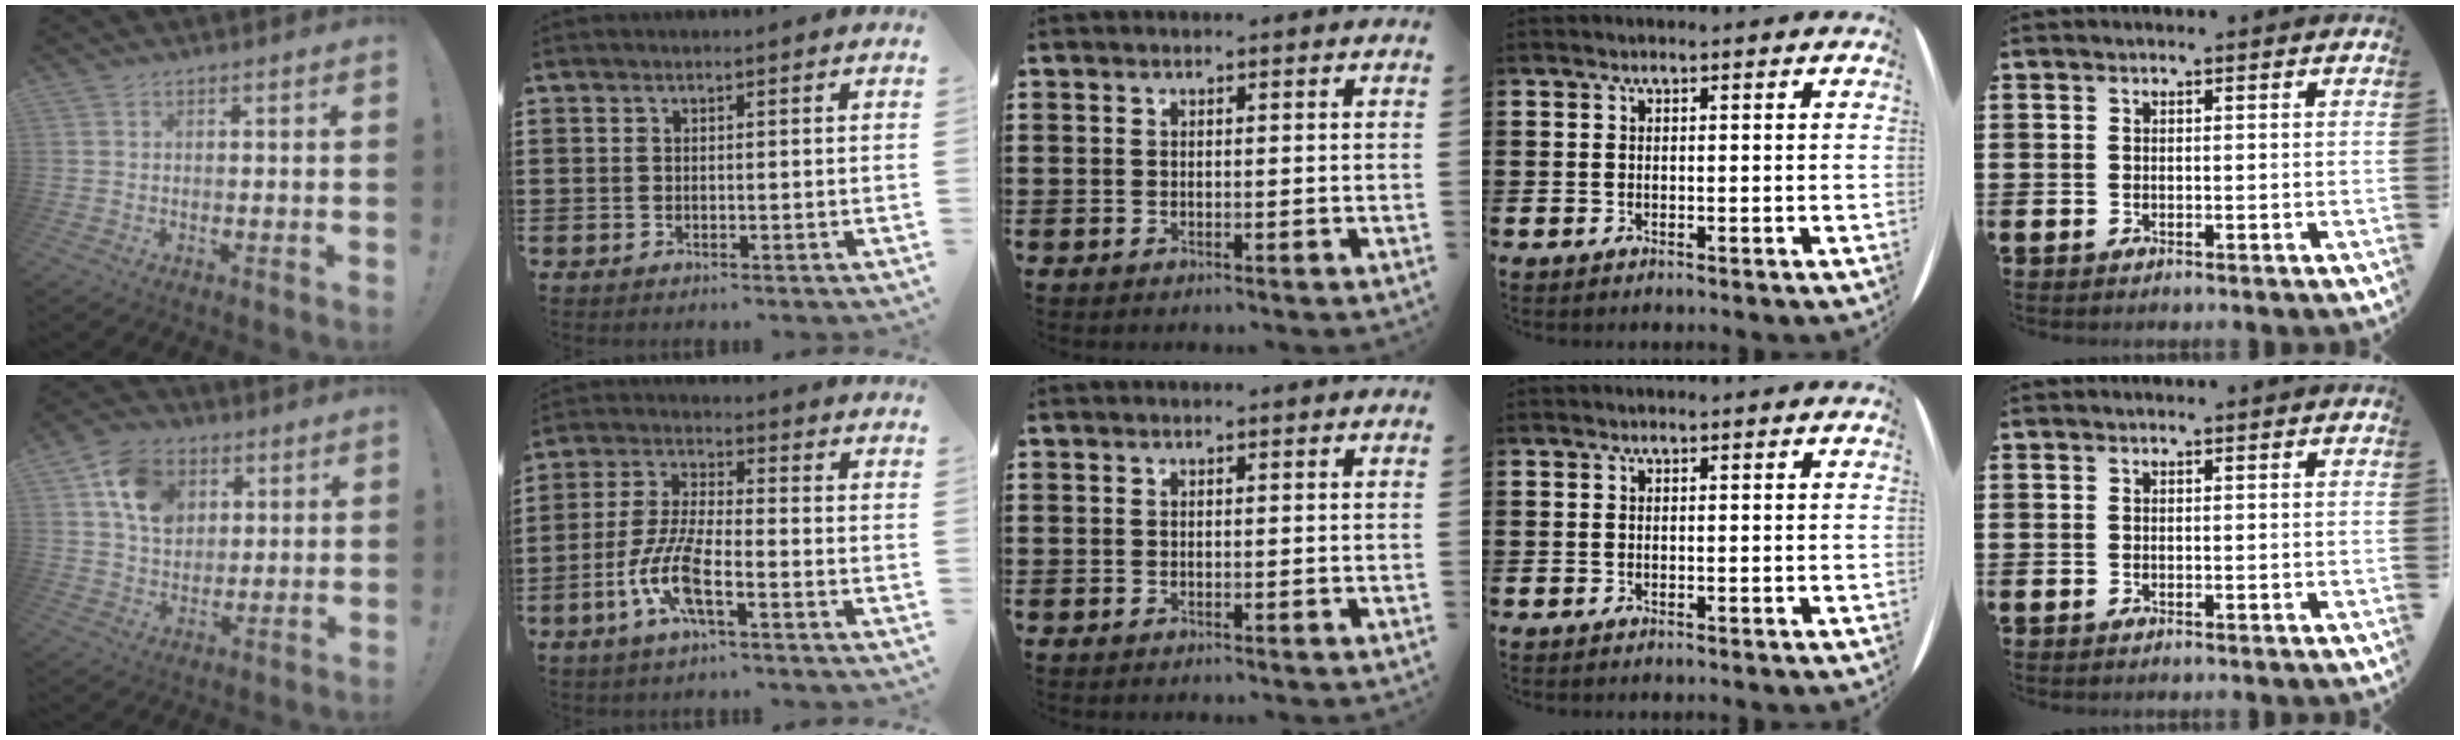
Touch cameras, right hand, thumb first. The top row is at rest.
{"thumb": {"total": 12.7, "force": [5.0, 9.8, 6.4], "torque": [-0.105, -0.004, 0.101]}, "index": {"total": 8.5, "force": [-3.8, 2.1, 7.3], "torque": [-0.172, -0.010, -0.078]}}